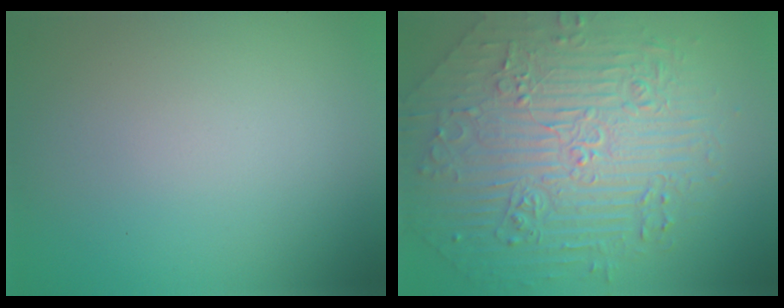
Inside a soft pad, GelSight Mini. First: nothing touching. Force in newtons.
{"total": 6.9, "press": 6.0, "slide": 3.5}